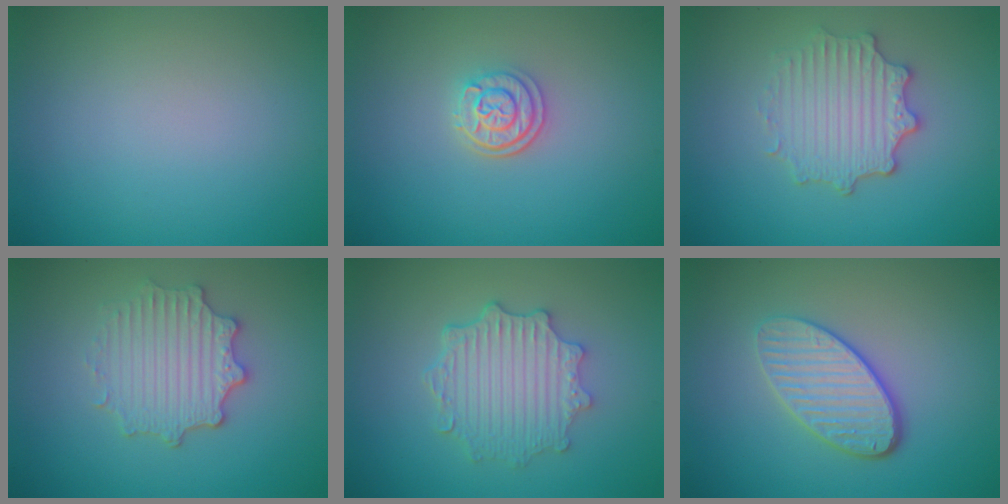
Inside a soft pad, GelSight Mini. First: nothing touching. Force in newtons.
{"total": 2.6, "press": 2.2, "slide": 1.3}
{"total": 4.0, "press": 3.5, "slide": 1.8}
{"total": 4.0, "press": 3.5, "slide": 1.8}
{"total": 4.5, "press": 3.7, "slide": 2.7}
{"total": 4.2, "press": 3.4, "slide": 2.6}